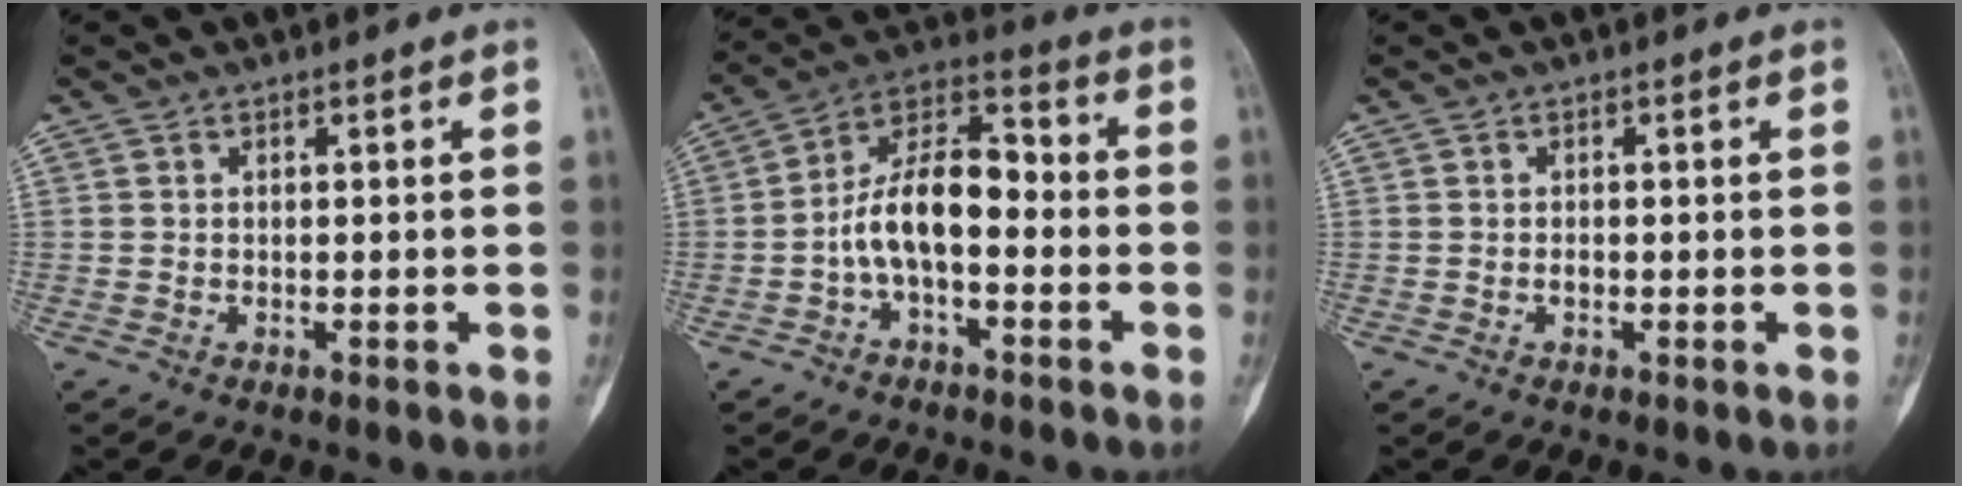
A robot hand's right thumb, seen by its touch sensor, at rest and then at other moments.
{"total": 11.8, "force": [-2.3, 6.0, 9.9], "torque": [-0.165, 0.050, -0.052]}
{"total": 1.9, "force": [-0.5, 1.0, 1.5], "torque": [-0.026, 0.003, -0.010]}